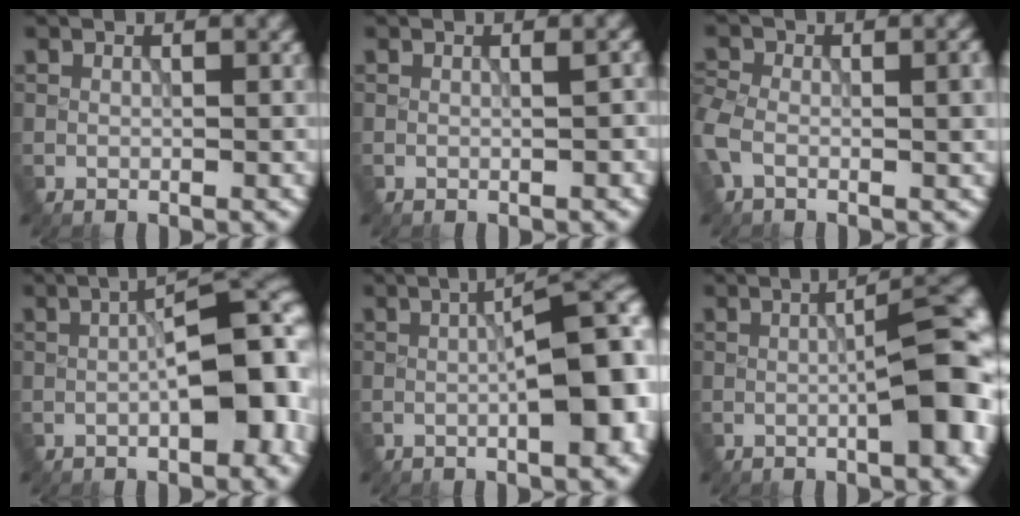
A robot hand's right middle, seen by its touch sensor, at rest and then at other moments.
{"total": 1.2, "force": [0.1, 0.2, 1.2], "torque": [-0.015, 0.005, 0.001]}
{"total": 5.6, "force": [-0.5, 3.3, 4.5], "torque": [-0.086, -0.004, -0.016]}
{"total": 9.0, "force": [-0.8, 3.7, 8.2], "torque": [-0.079, 0.007, -0.014]}
{"total": 8.2, "force": [-0.4, 2.1, 7.9], "torque": [-0.091, 0.003, -0.003]}
{"total": 8.9, "force": [-0.4, 2.1, 8.6], "torque": [-0.089, 0.007, -0.003]}